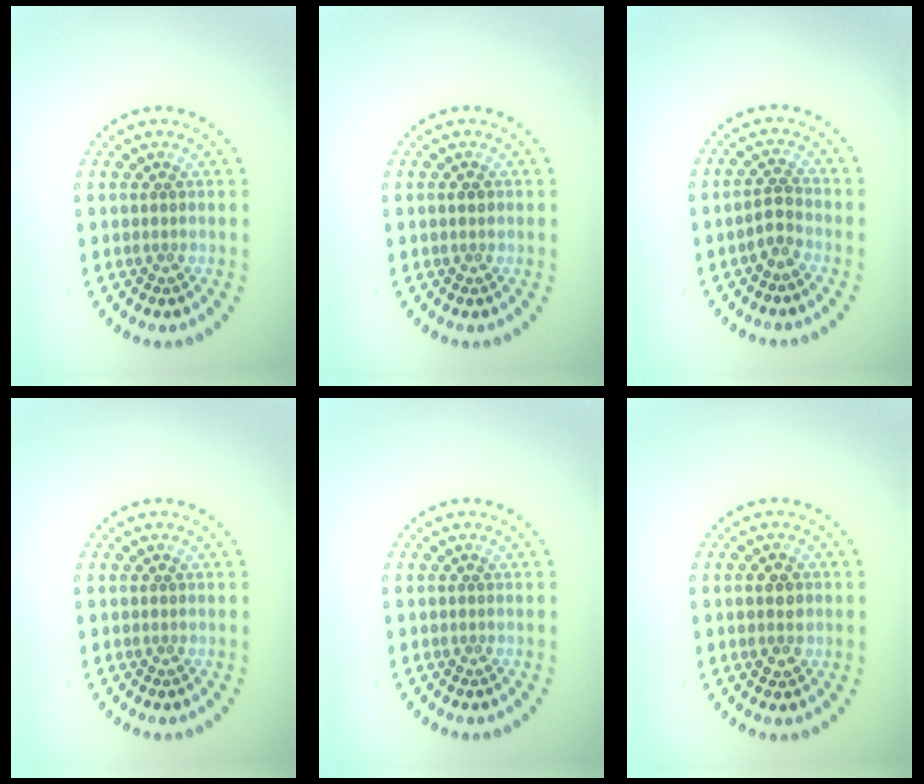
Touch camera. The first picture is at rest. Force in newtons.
{"total": 0.9, "press": 0.9, "slide": 0.0}
{"total": 1.9, "press": 1.6, "slide": 0.9}
{"total": 0.0}
{"total": 0.0}
{"total": 1.9, "press": 1.9, "slide": 0.0}